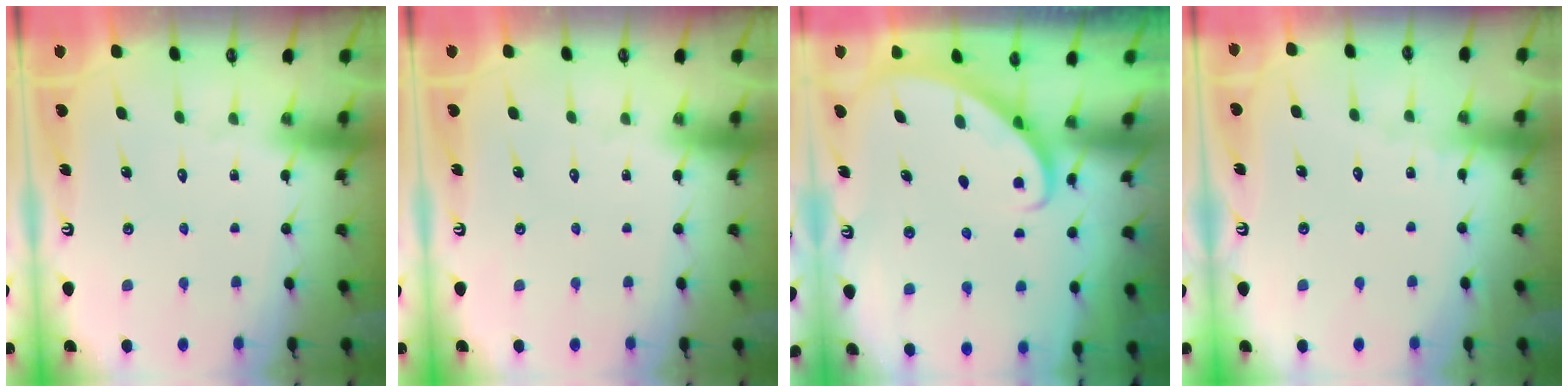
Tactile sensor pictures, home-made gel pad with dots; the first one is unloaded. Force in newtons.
{"total": 0.0}
{"total": 2.9, "press": 2.9, "slide": 0.2}
{"total": 1.6, "press": 1.5, "slide": 0.2}